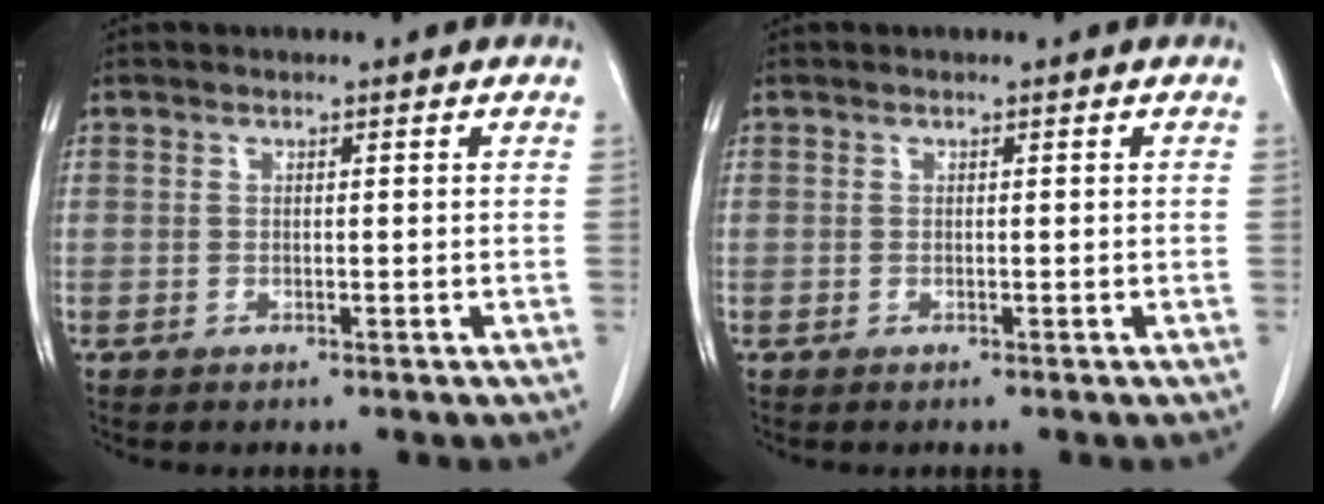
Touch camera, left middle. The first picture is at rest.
{"total": 0.0}